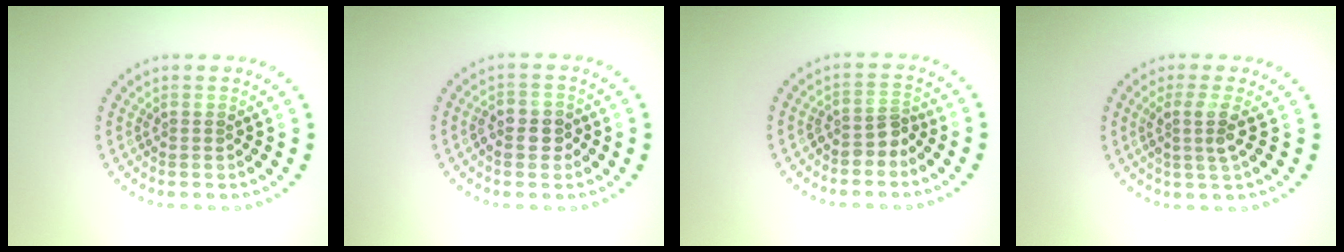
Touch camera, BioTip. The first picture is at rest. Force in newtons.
{"total": 2.6, "press": 2.4, "slide": 0.7}
{"total": 2.0, "press": 1.4, "slide": 1.4}
{"total": 2.5, "press": 1.9, "slide": 1.6}